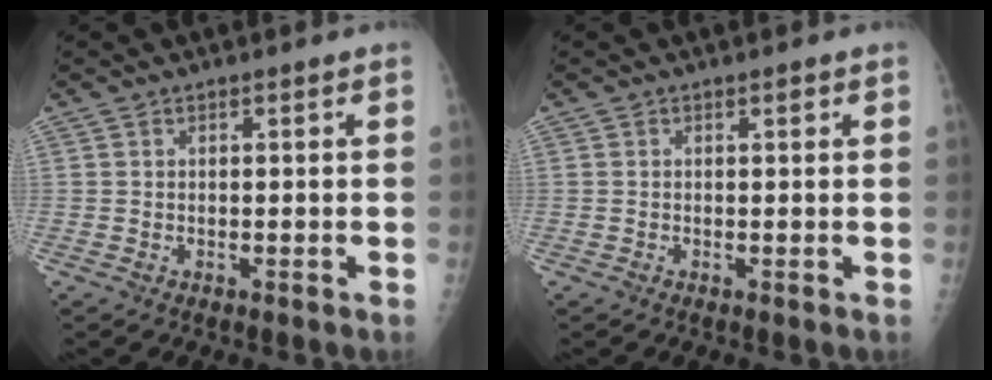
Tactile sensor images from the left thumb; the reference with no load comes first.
{"total": 0.6, "force": [0.3, 0.2, 0.4], "torque": [-0.007, -0.002, 0.005]}